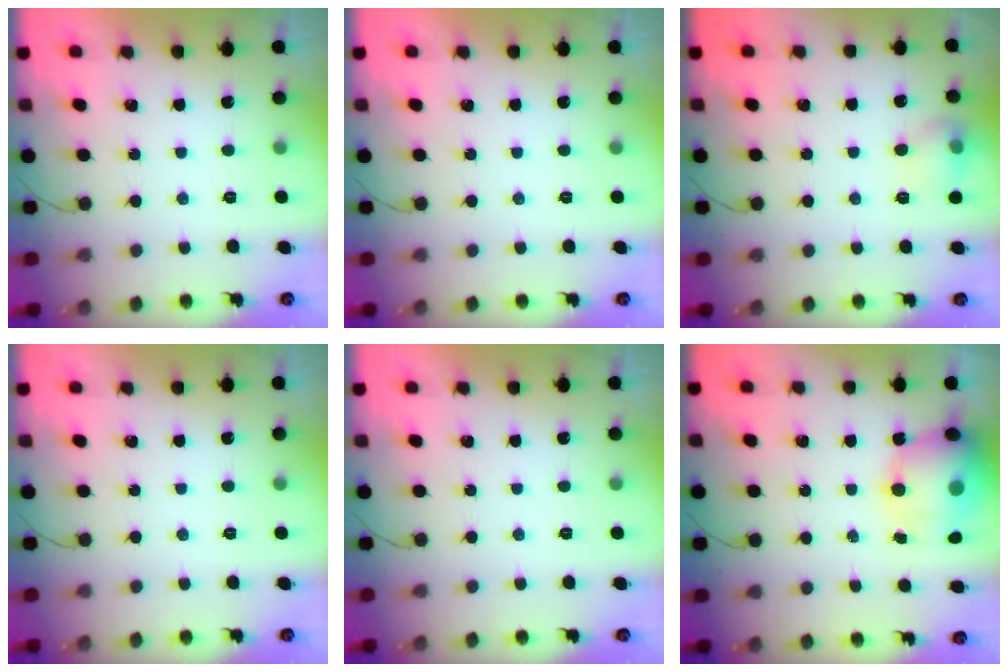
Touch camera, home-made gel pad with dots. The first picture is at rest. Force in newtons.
{"total": 0.0}
{"total": 8.5, "press": 8.4, "slide": 1.4}
{"total": 0.0}
{"total": 0.0}
{"total": 16.2, "press": 15.8, "slide": 3.5}